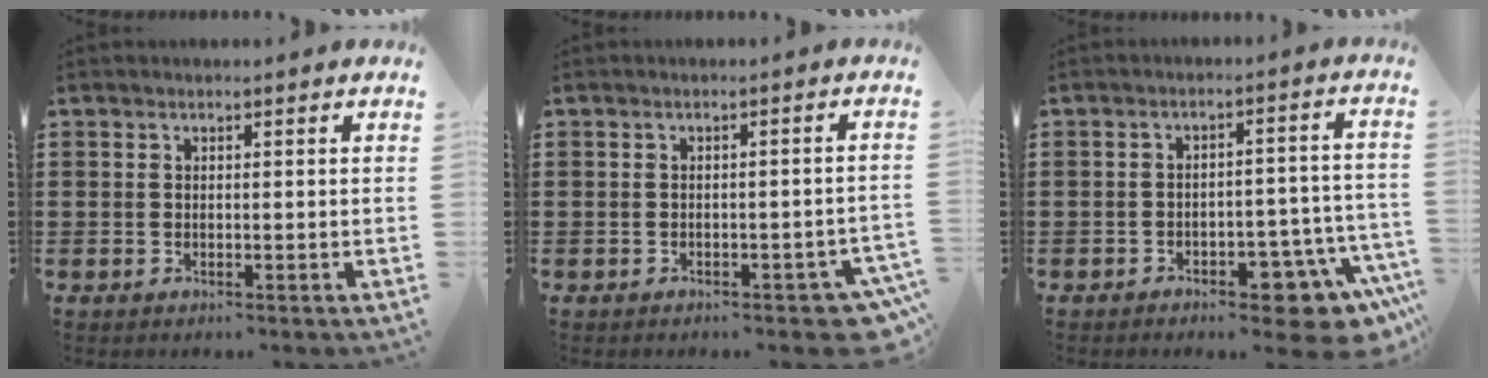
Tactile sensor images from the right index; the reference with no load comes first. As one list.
[{"total": 2.5, "force": [-2.1, 0.4, 1.2], "torque": [-0.019, 0.001, -0.042]}, {"total": 7.4, "force": [-5.8, 2.3, 4.1], "torque": [-0.044, 0.011, -0.103]}]